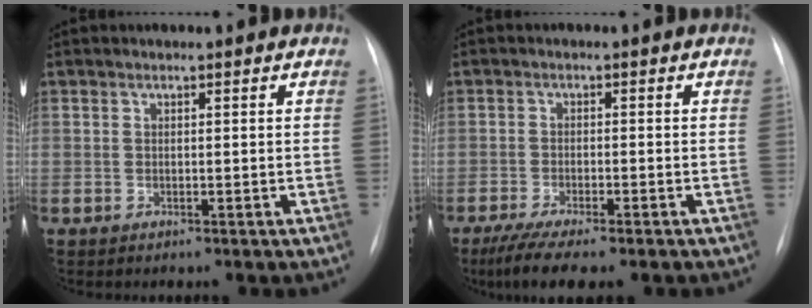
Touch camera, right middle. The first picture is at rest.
{"total": 8.4, "force": [-6.4, 1.3, 5.3], "torque": [-0.088, -0.019, -0.098]}